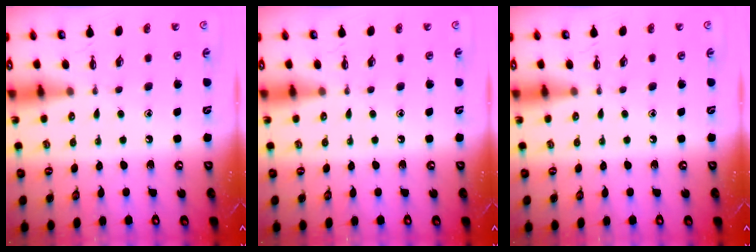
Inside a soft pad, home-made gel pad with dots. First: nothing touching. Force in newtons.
{"total": 0.0}
{"total": 0.0}